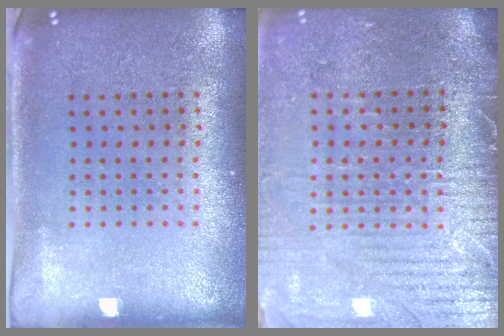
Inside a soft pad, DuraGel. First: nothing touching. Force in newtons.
{"total": 3.6, "press": 3.4, "slide": 1.4}